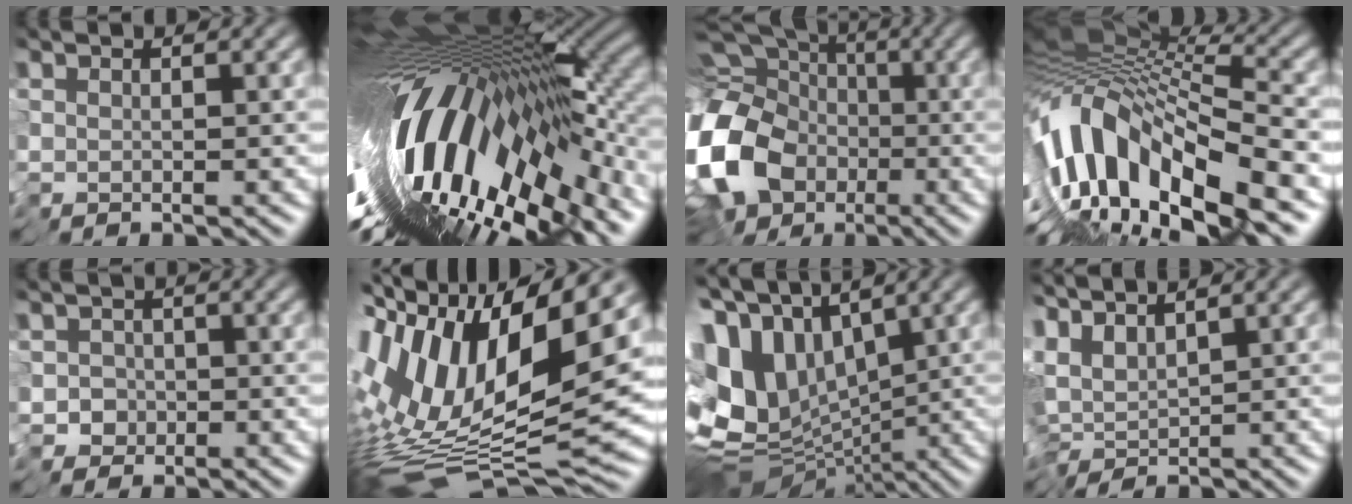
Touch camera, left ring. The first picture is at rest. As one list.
[{"total": 16.5, "force": [-4.7, 4.5, 15.2], "torque": [-0.263, 0.000, -0.083]}, {"total": 17.0, "force": [-4.2, 13.1, 10.0], "torque": [-0.233, -0.019, -0.094]}, {"total": 12.7, "force": [-5.1, 3.5, 11.0], "torque": [-0.212, 0.025, -0.095]}, {"total": 2.9, "force": [-1.8, 2.2, 0.8], "torque": [0.015, 0.013, -0.051]}, {"total": 15.4, "force": [1.9, 4.2, 14.7], "torque": [-0.285, 0.016, 0.027]}, {"total": 14.2, "force": [-0.1, 8.8, 11.1], "torque": [-0.218, -0.008, 0.033]}, {"total": 3.4, "force": [1.5, 0.4, 3.0], "torque": [-0.059, 0.008, 0.020]}]